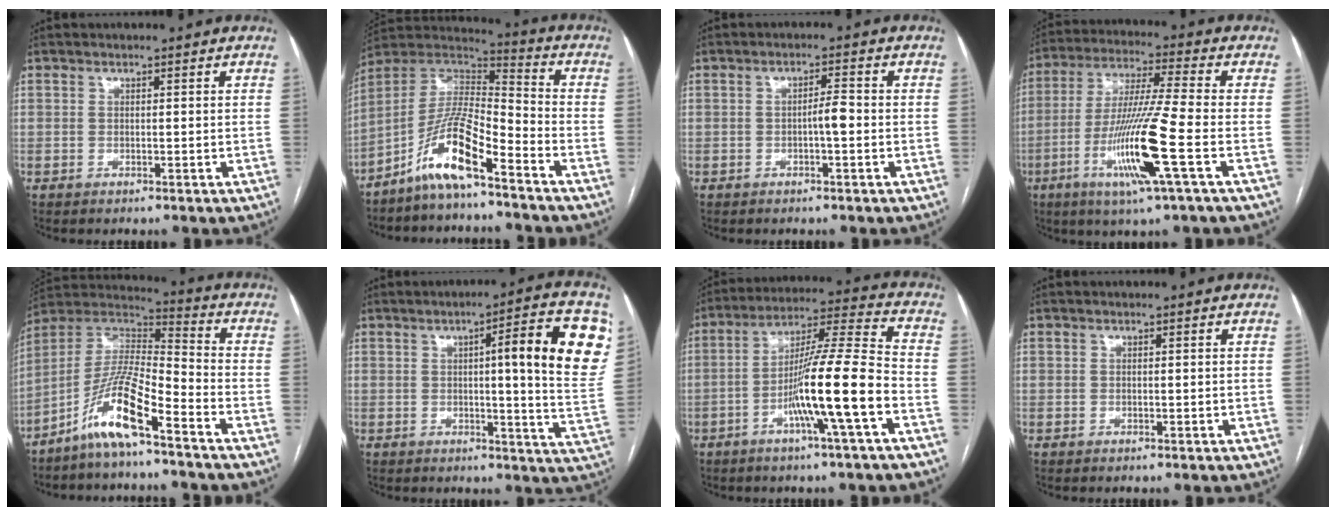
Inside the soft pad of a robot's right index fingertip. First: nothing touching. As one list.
[{"total": 11.6, "force": [-7.5, 1.6, 8.7], "torque": [-0.173, 0.014, -0.143]}, {"total": 2.5, "force": [-0.6, 0.3, 2.4], "torque": [-0.036, 0.004, -0.012]}, {"total": 14.6, "force": [-4.8, -0.8, 13.7], "torque": [-0.277, -0.018, -0.096]}, {"total": 11.7, "force": [-7.4, 1.1, 9.0], "torque": [-0.182, 0.007, -0.146]}, {"total": 15.3, "force": [4.3, 1.0, 14.7], "torque": [-0.177, 0.003, 0.045]}, {"total": 14.5, "force": [-5.0, -0.9, 13.6], "torque": [-0.238, 0.005, -0.093]}, {"total": 0.0}]